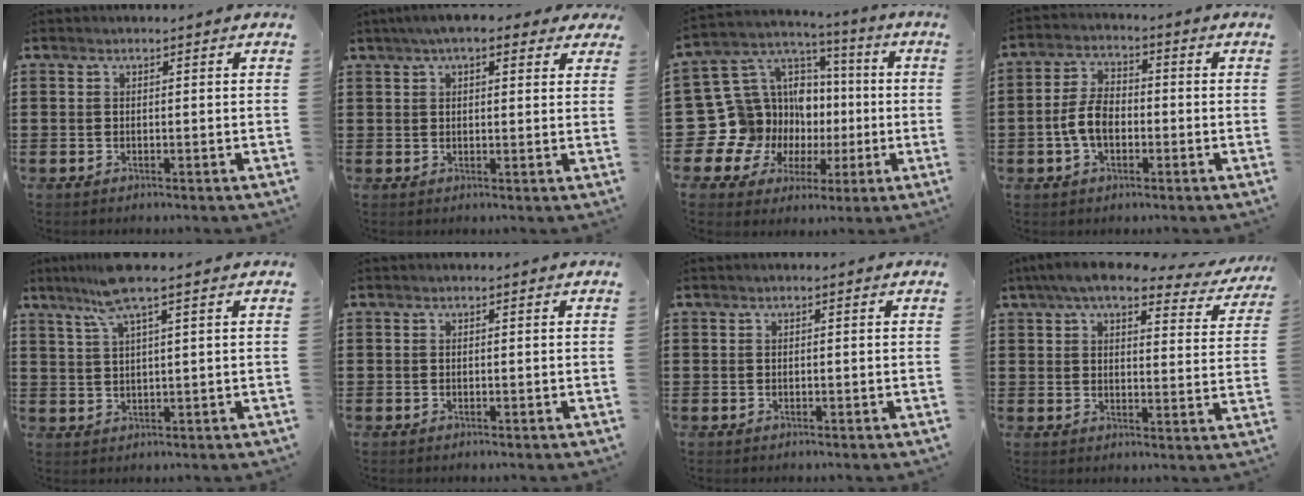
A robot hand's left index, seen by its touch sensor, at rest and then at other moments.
{"total": 4.9, "force": [3.5, 1.3, 3.2], "torque": [-0.072, 0.007, 0.062]}
{"total": 16.6, "force": [-2.4, 15.6, 5.3], "torque": [-0.164, -0.016, -0.004]}
{"total": 6.1, "force": [-1.4, 3.6, 4.7], "torque": [-0.118, 0.001, -0.035]}
{"total": 6.2, "force": [3.8, 0.2, 4.9], "torque": [-0.105, 0.005, 0.066]}
{"total": 0.0}
{"total": 0.0}
{"total": 6.9, "force": [5.6, 1.3, 3.7], "torque": [-0.093, -0.015, 0.098]}